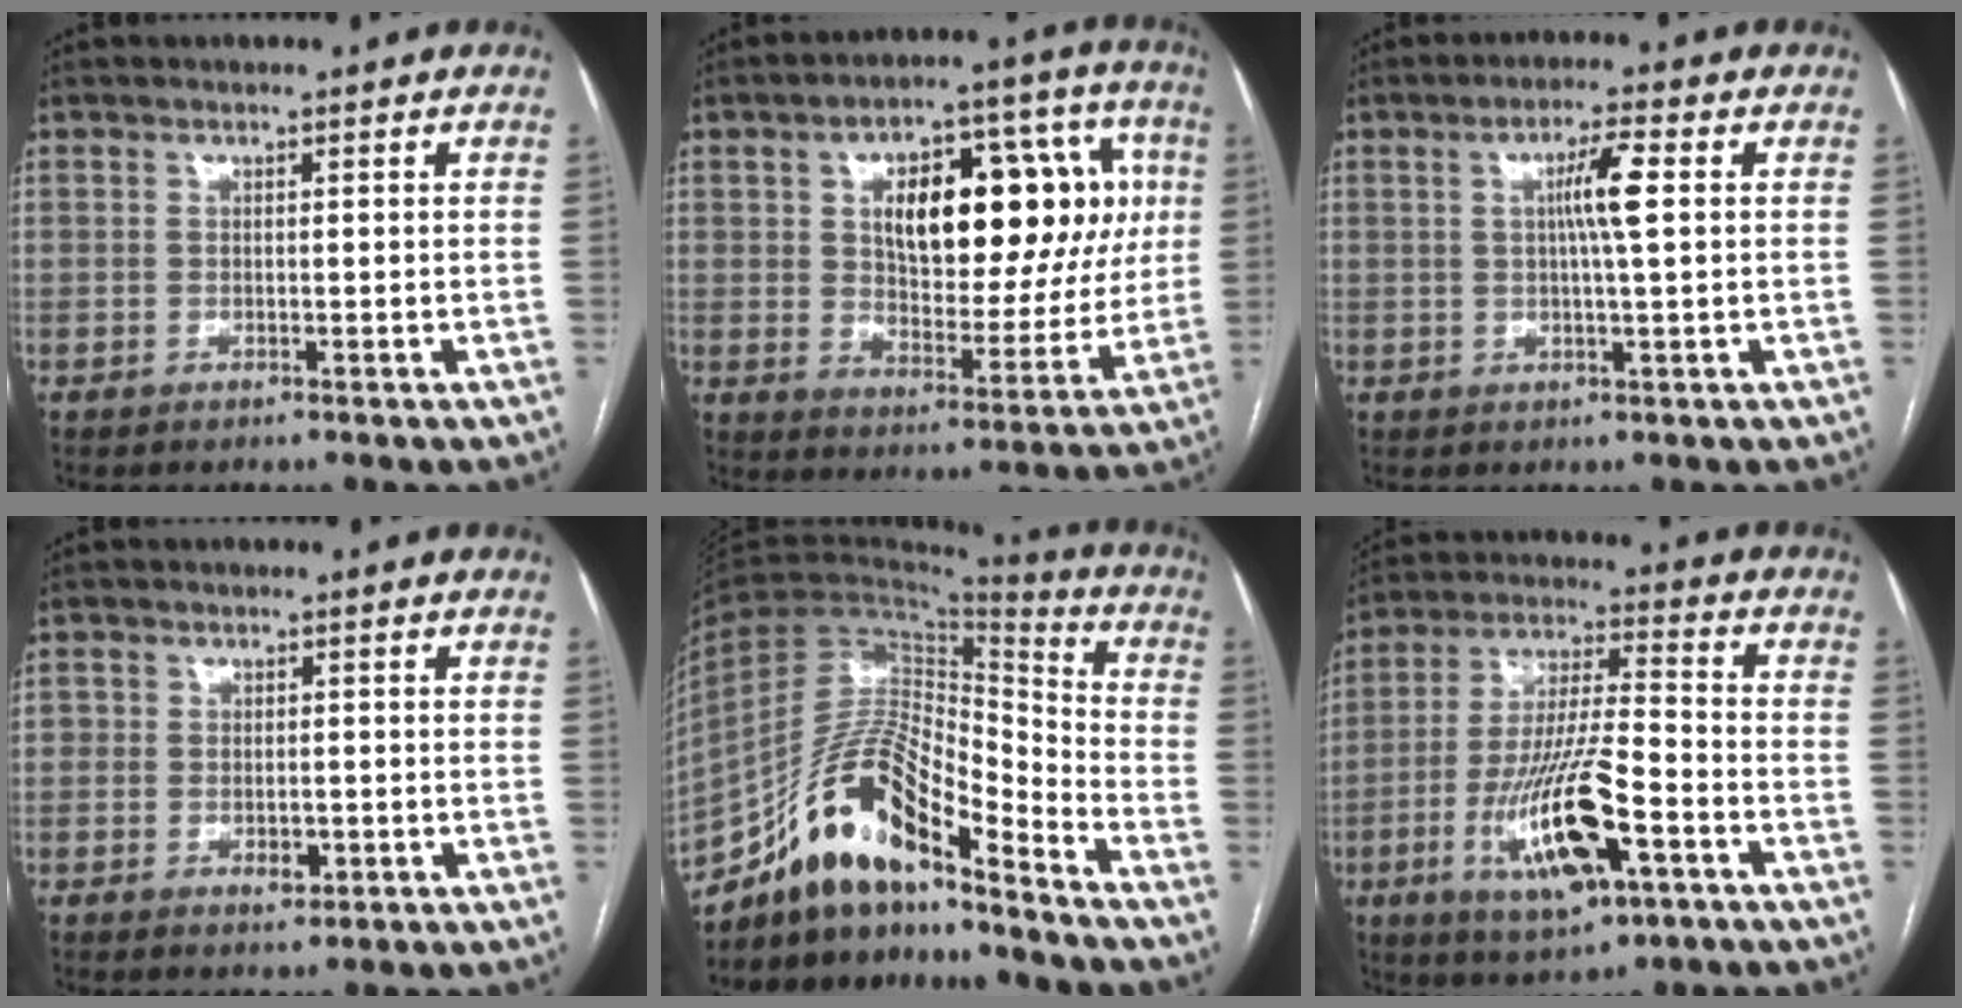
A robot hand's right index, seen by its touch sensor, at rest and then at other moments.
{"total": 21.0, "force": [4.9, 9.7, 17.9], "torque": [-0.256, 0.037, 0.077]}
{"total": 5.4, "force": [0.9, 0.0, 5.3], "torque": [-0.096, 0.005, 0.016]}
{"total": 3.4, "force": [-1.1, 2.5, 2.1], "torque": [-0.028, 0.003, -0.011]}
{"total": 15.4, "force": [-11.6, 3.7, 9.5], "torque": [-0.178, 0.036, -0.204]}
{"total": 16.0, "force": [-6.3, 3.6, 14.3], "torque": [-0.282, -0.013, -0.103]}